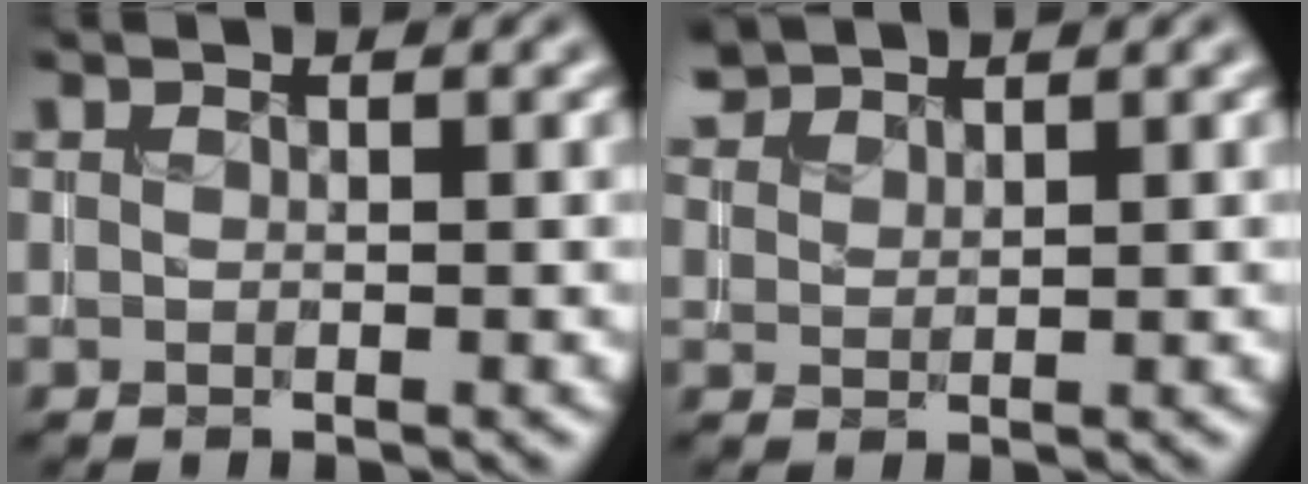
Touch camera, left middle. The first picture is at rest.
{"total": 2.3, "force": [2.2, 0.6, 0.4], "torque": [-0.012, 0.009, 0.050]}